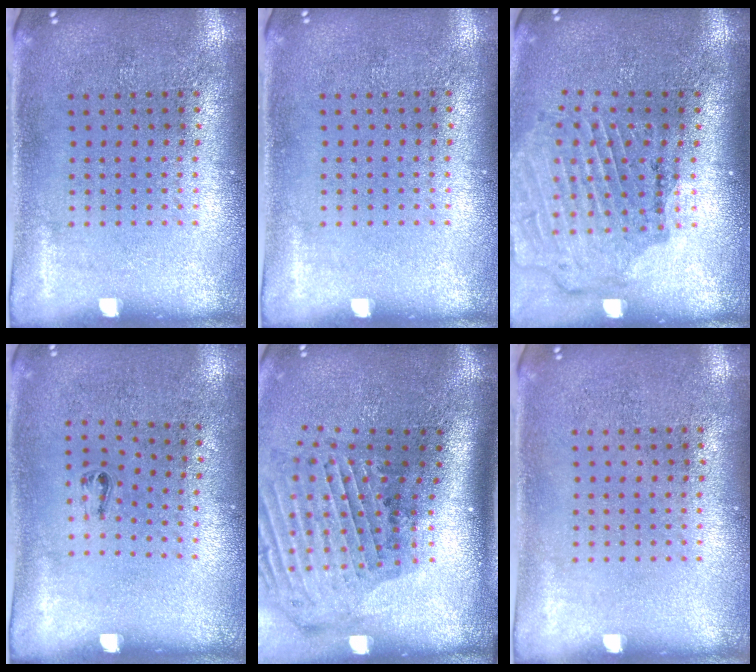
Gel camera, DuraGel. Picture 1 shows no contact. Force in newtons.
{"total": 0.0}
{"total": 1.7, "press": 1.7, "slide": 0.3}
{"total": 0.5, "press": 0.3, "slide": 0.5}
{"total": 2.4, "press": 1.8, "slide": 1.6}
{"total": 0.0}